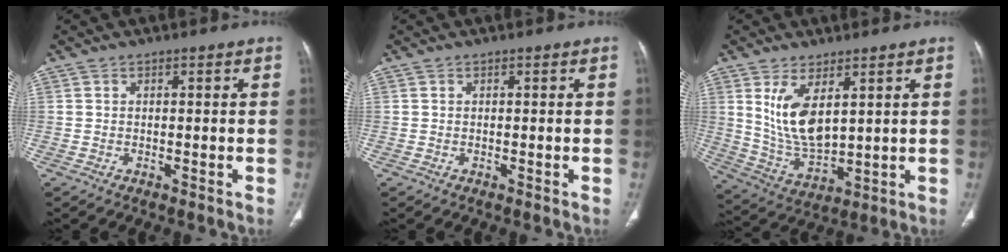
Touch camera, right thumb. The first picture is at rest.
{"total": 0.0}
{"total": 10.8, "force": [3.8, 5.1, 8.8], "torque": [-0.157, -0.030, 0.092]}